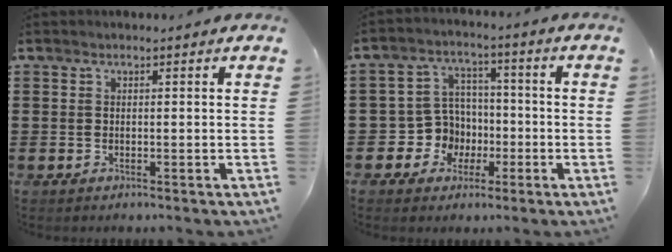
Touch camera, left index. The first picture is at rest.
{"total": 6.9, "force": [-1.4, 6.5, 1.8], "torque": [-0.070, 0.009, -0.026]}